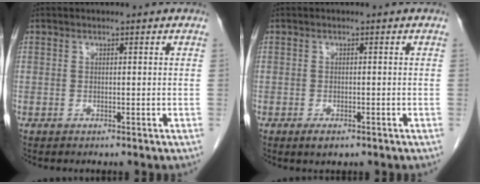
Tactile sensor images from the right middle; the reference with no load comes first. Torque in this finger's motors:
{"motor_torque": [0.25, -0.01, 0.01, 0.00]}